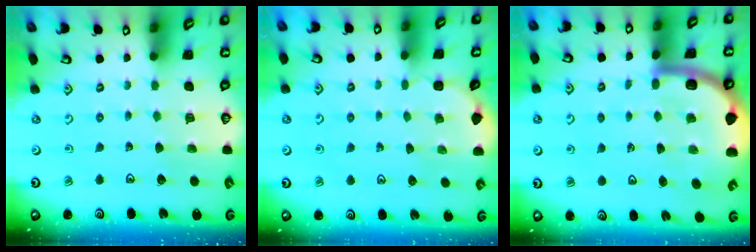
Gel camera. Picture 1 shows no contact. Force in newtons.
{"total": 0.9, "press": 0.9, "slide": 0.1}
{"total": 7.8, "press": 7.6, "slide": 1.8}